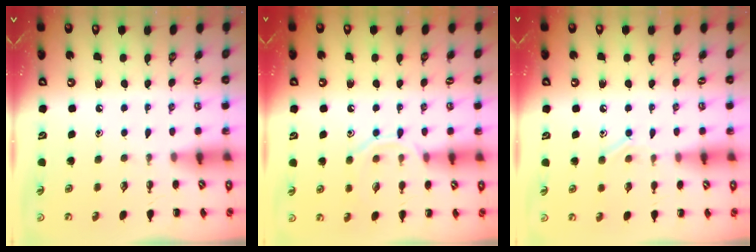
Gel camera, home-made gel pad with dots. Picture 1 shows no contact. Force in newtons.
{"total": 8.2, "press": 8.1, "slide": 0.9}
{"total": 8.6, "press": 8.4, "slide": 1.5}